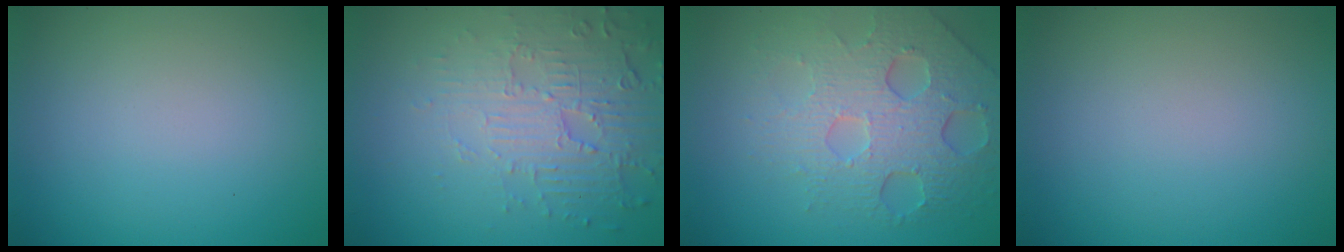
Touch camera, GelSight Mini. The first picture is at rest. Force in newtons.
{"total": 5.5, "press": 3.6, "slide": 4.1}
{"total": 6.6, "press": 4.7, "slide": 4.7}
{"total": 0.0}